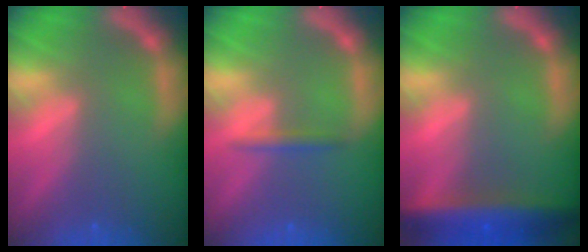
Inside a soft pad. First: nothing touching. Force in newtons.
{"total": 1.4}
{"total": 6.9}